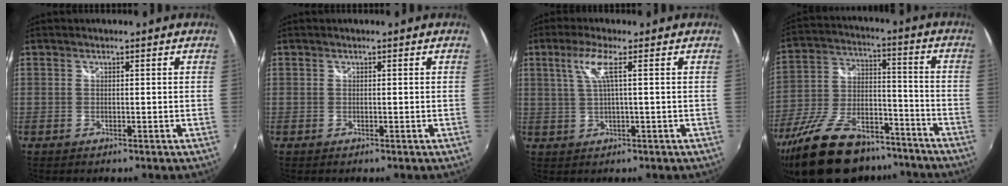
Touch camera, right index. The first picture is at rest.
{"total": 0.0}
{"total": 4.6, "force": [1.4, -0.4, 4.3], "torque": [-0.084, 0.002, 0.033]}
{"total": 24.0, "force": [-18.4, 10.5, 11.2], "torque": [-0.231, 0.011, -0.280]}